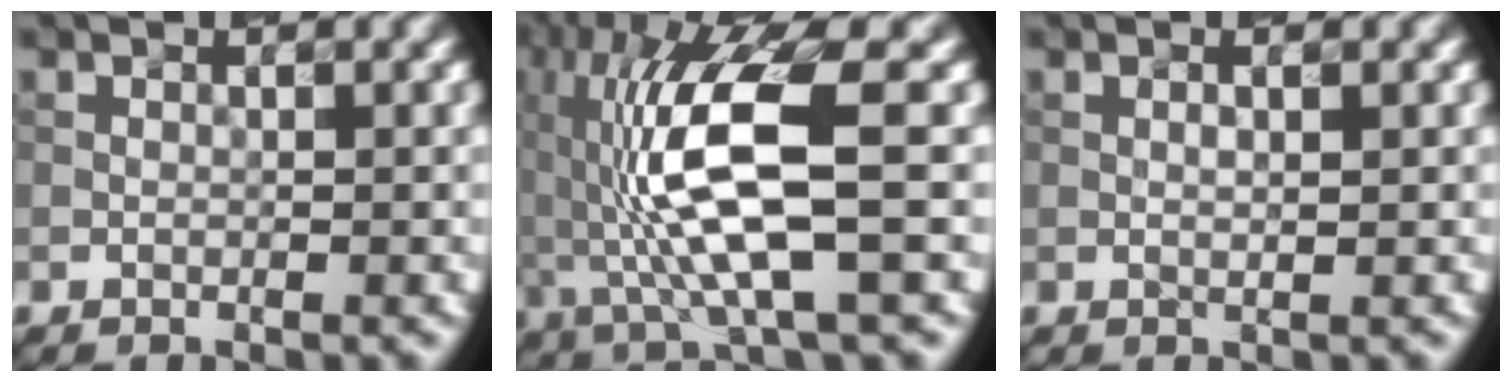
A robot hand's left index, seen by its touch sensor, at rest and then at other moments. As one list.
[{"total": 10.5, "force": [-0.5, 2.5, 10.1], "torque": [-0.205, 0.011, -0.009]}, {"total": 0.8, "force": [0.2, 0.1, 0.7], "torque": [-0.015, 0.002, 0.003]}]